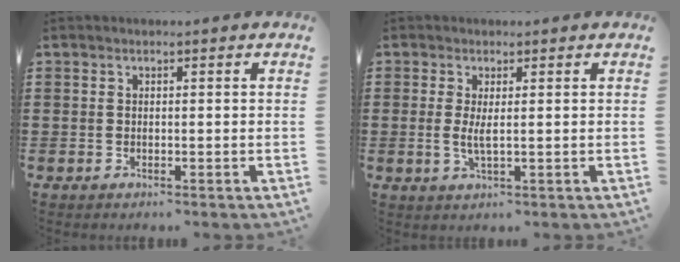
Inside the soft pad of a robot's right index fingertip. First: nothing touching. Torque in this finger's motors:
{"motor_torque": [-0.21, 0.24, 0.00, -0.01]}